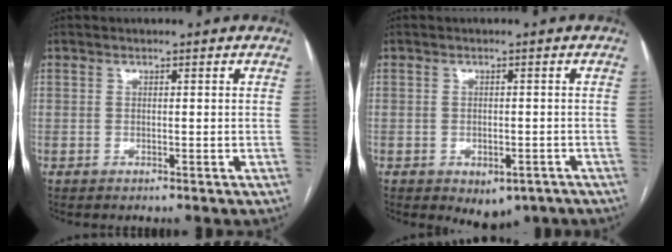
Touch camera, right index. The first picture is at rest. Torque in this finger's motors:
{"motor_torque": [0.85, -0.62, 0.29, 0.03]}